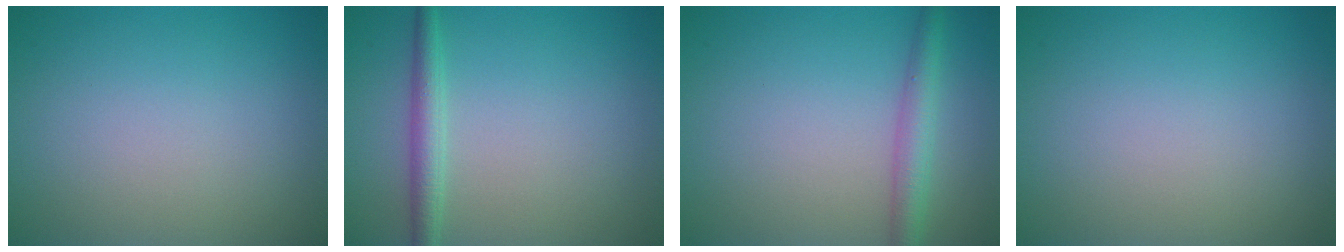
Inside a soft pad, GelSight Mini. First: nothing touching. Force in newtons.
{"total": 2.3, "press": 2.3, "slide": 0.1}
{"total": 2.9, "press": 2.9, "slide": 0.1}
{"total": 0.0}